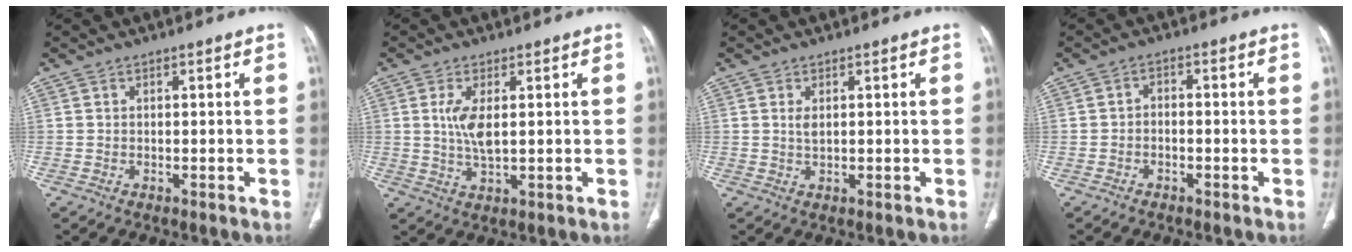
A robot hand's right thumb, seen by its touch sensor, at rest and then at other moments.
{"total": 5.5, "force": [1.0, 2.0, 5.0], "torque": [-0.112, -0.012, 0.023]}
{"total": 1.7, "force": [0.5, 0.7, 1.4], "torque": [-0.029, -0.005, 0.013]}
{"total": 1.8, "force": [-0.9, 1.1, 1.1], "torque": [-0.012, 0.015, -0.017]}